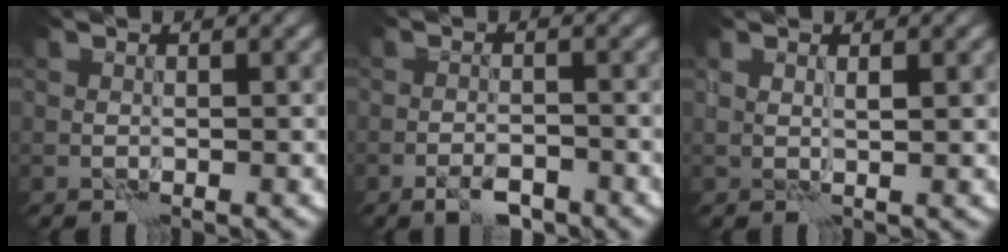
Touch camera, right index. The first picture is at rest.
{"total": 2.3, "force": [-1.7, 0.8, 1.4], "torque": [-0.022, 0.000, -0.033]}
{"total": 1.2, "force": [0.8, 0.0, 0.9], "torque": [-0.015, -0.006, 0.018]}